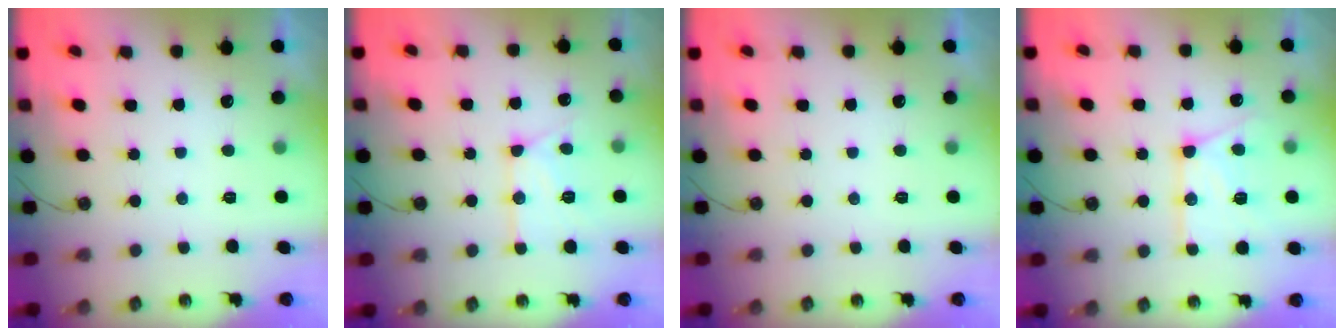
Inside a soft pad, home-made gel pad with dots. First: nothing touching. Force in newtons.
{"total": 13.3, "press": 13.3, "slide": 1.1}
{"total": 0.0}
{"total": 15.0, "press": 14.9, "slide": 1.7}